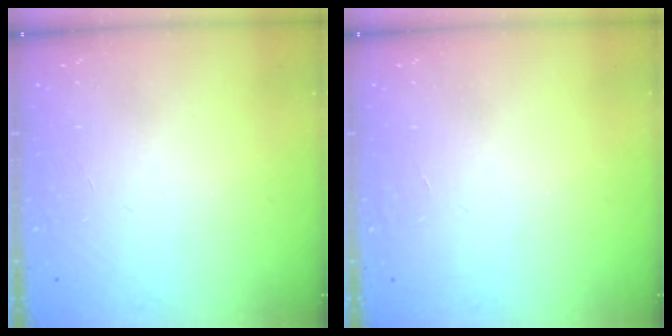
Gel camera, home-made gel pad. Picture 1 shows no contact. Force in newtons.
{"total": 0.0}